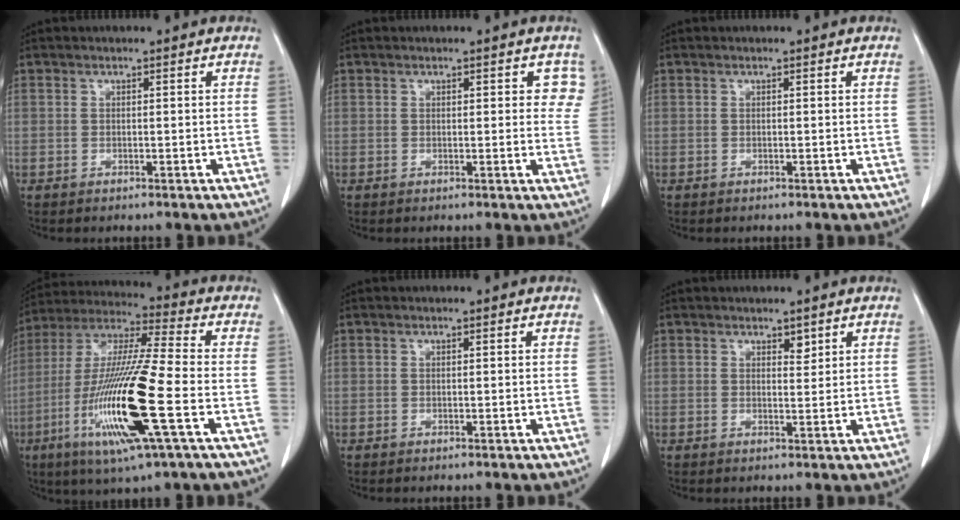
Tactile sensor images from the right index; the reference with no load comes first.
{"total": 3.8, "force": [1.8, 1.9, 2.8], "torque": [-0.010, 0.001, 0.012]}
{"total": 0.0}
{"total": 19.3, "force": [-6.0, 0.8, 18.4], "torque": [-0.390, -0.026, -0.117]}
{"total": 0.0}
{"total": 1.4, "force": [1.0, 0.6, 0.8], "torque": [-0.009, -0.004, 0.014]}